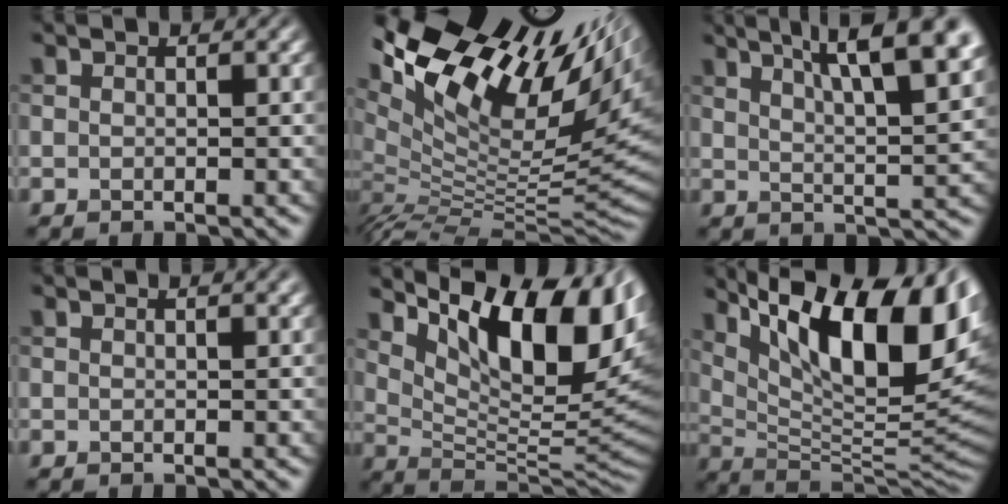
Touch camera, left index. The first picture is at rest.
{"total": 17.1, "force": [8.5, 5.9, 13.6], "torque": [-0.249, 0.034, 0.148]}
{"total": 11.0, "force": [6.3, 3.1, 8.5], "torque": [-0.088, 0.030, 0.072]}
{"total": 1.1, "force": [0.7, 0.3, 0.8], "torque": [-0.006, 0.005, 0.008]}
{"total": 12.8, "force": [6.4, 4.9, 10.0], "torque": [-0.152, 0.000, 0.115]}
{"total": 15.9, "force": [6.7, 5.9, 13.2], "torque": [-0.210, 0.003, 0.122]}